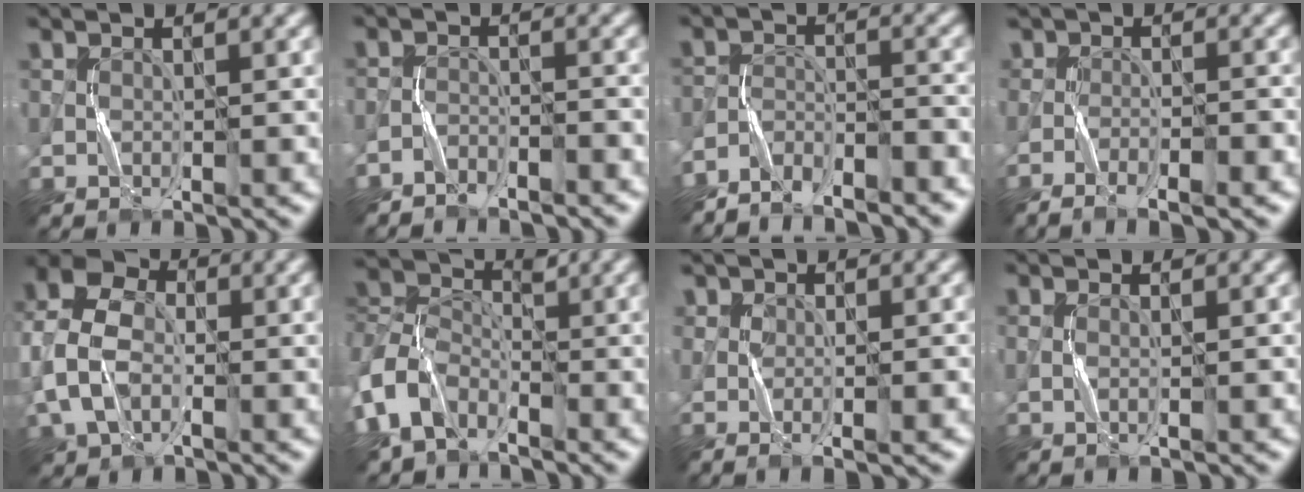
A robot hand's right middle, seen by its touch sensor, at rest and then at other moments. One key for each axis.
{"total": 2.2, "fx": -2.2, "fy": 0.5, "fz": 0.3, "tx": -0.004, "ty": 0.004, "tz": -0.047}
{"total": 5.0, "fx": -4.6, "fy": 1.2, "fz": 1.3, "tx": -0.027, "ty": -0.002, "tz": -0.090}
{"total": 4.2, "fx": -2.8, "fy": 1.8, "fz": 2.7, "tx": -0.028, "ty": 0.007, "tz": -0.038}
{"total": 8.1, "fx": -1.0, "fy": 6.0, "fz": 5.4, "tx": -0.149, "ty": 0.004, "tz": -0.029}
{"total": 6.6, "fx": -3.0, "fy": 4.5, "fz": 3.7, "tx": -0.081, "ty": 0.005, "tz": -0.081}
{"total": 2.4, "fx": -0.2, "fy": 1.3, "fz": 2.1, "tx": -0.025, "ty": 0.007, "tz": -0.003}
{"total": 0.8, "fx": 0.3, "fy": 0.2, "fz": 0.7, "tx": -0.013, "ty": -0.003, "tz": -0.002}